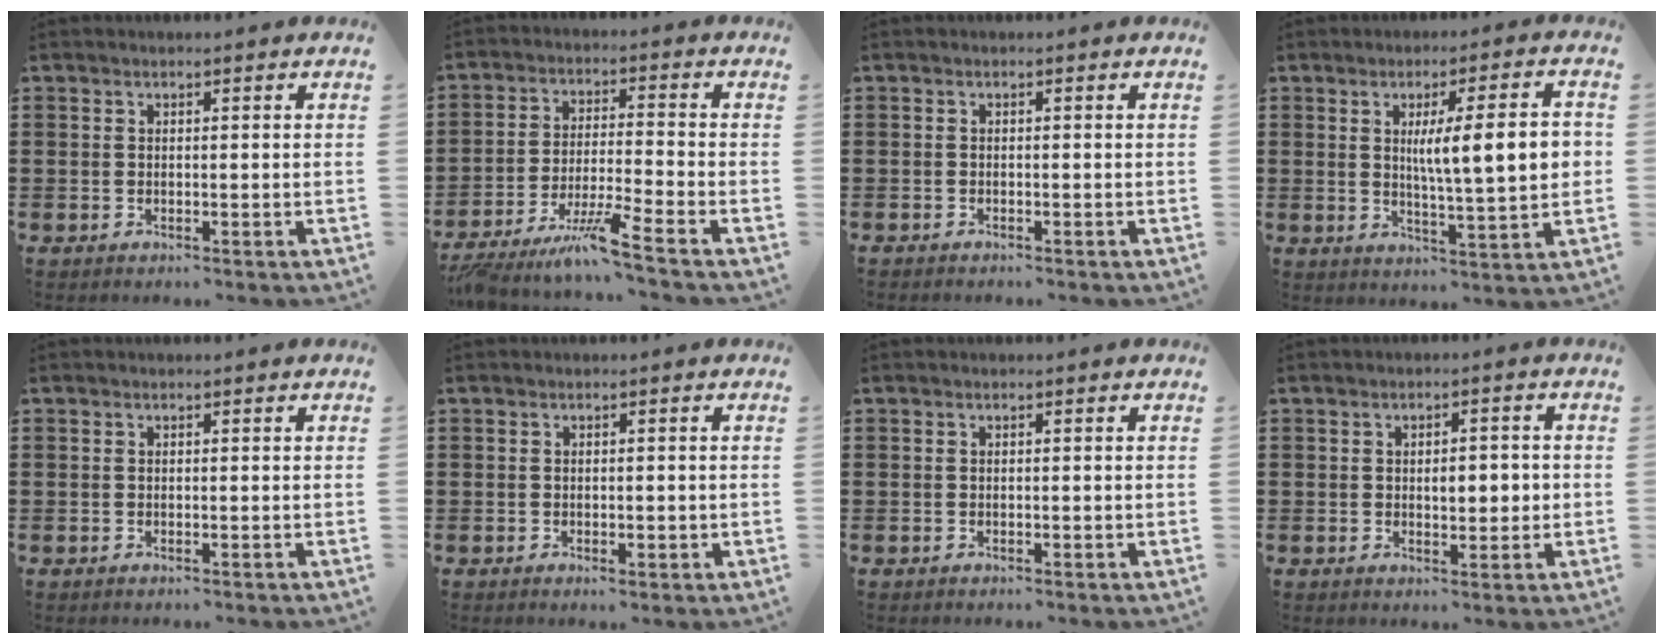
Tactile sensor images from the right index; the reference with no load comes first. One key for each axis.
{"total": 7.0, "fx": -6.0, "fy": -1.0, "fz": 3.5, "tx": -0.075, "ty": -0.016, "tz": -0.121}
{"total": 0.6, "fx": -0.6, "fy": 0.0, "fz": 0.0, "tx": -0.001, "ty": -0.002, "tz": -0.012}
{"total": 9.7, "fx": 1.6, "fy": 1.7, "fz": 9.4, "tx": -0.152, "ty": -0.002, "tz": 0.017}
{"total": 0.0}
{"total": 0.8, "fx": -0.3, "fy": 0.4, "fz": 0.6, "tx": -0.013, "ty": -0.001, "tz": -0.004}
{"total": 0.0}
{"total": 3.6, "fx": -0.1, "fy": 1.9, "fz": 3.0, "tx": -0.045, "ty": 0.000, "tz": -0.009}